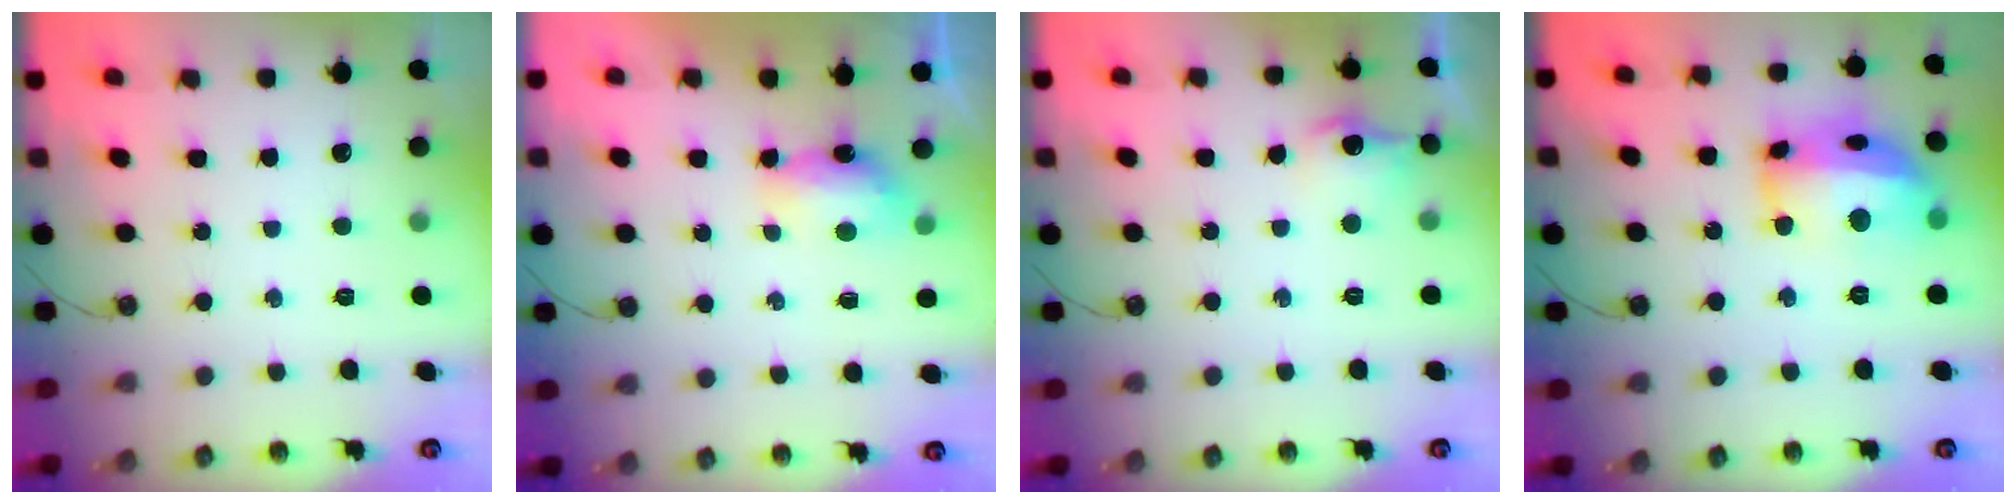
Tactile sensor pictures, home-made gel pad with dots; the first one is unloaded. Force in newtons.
{"total": 6.0, "press": 5.9, "slide": 0.7}
{"total": 9.0, "press": 8.9, "slide": 0.8}
{"total": 17.3, "press": 17.2, "slide": 1.8}